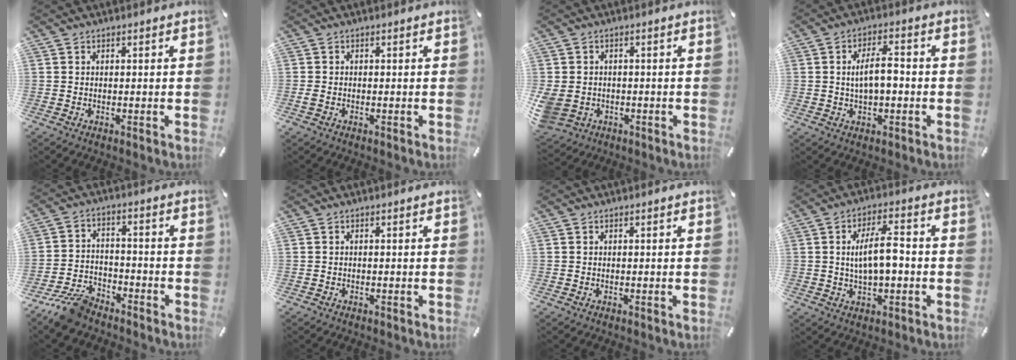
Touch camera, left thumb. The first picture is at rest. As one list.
[{"total": 1.1, "force": [-0.4, 0.5, 0.9], "torque": [-0.024, -0.003, -0.009]}, {"total": 5.6, "force": [-1.1, 4.8, 2.6], "torque": [-0.080, 0.001, -0.022]}, {"total": 6.7, "force": [-0.1, 3.3, 5.8], "torque": [-0.106, 0.009, -0.006]}, {"total": 8.9, "force": [-7.5, 3.7, 3.2], "torque": [-0.064, 0.038, -0.142]}, {"total": 0.0}, {"total": 0.0}, {"total": 9.1, "force": [-0.2, 4.1, 8.1], "torque": [-0.151, 0.012, -0.007]}]